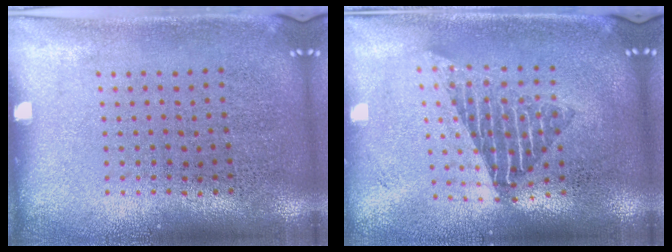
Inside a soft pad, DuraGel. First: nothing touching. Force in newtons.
{"total": 1.7, "press": 1.4, "slide": 1.0}